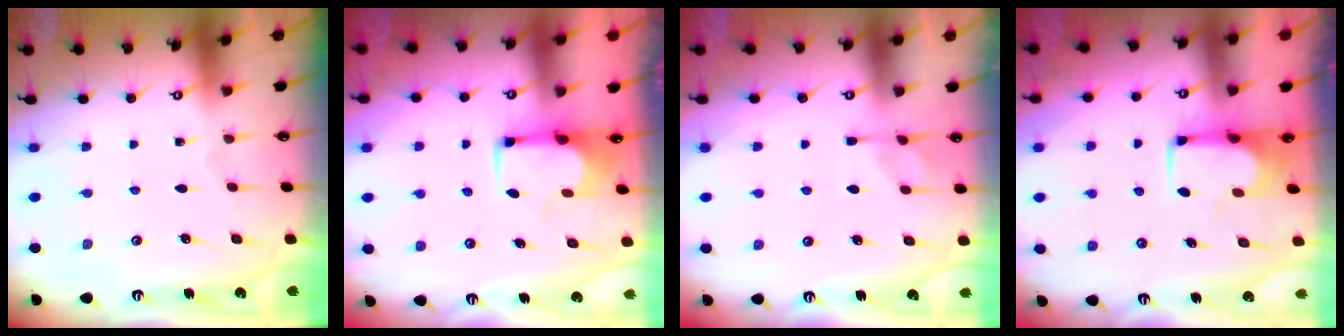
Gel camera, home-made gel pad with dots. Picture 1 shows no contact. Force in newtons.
{"total": 2.0, "press": 1.7, "slide": 1.0}
{"total": 6.6, "press": 6.5, "slide": 1.4}
{"total": 1.6, "press": 1.5, "slide": 0.1}